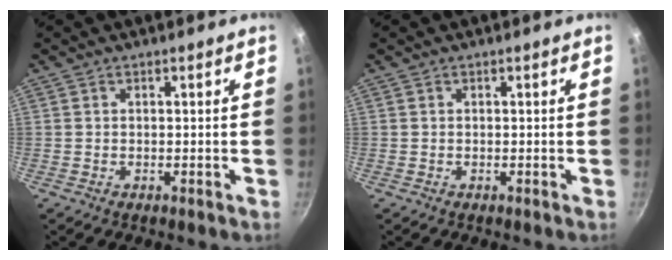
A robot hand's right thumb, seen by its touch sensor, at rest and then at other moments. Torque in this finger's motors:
{"motor_torque": [-0.01, 0.01, -0.15, -0.14, 0.00]}